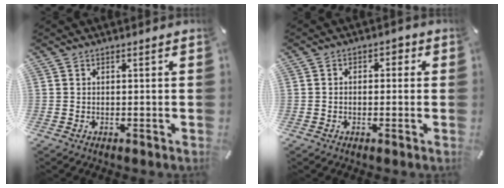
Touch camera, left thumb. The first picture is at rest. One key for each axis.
{"total": 2.6, "fx": -1.2, "fy": 1.7, "fz": 1.5, "tx": -0.028, "ty": 0.012, "tz": -0.025}